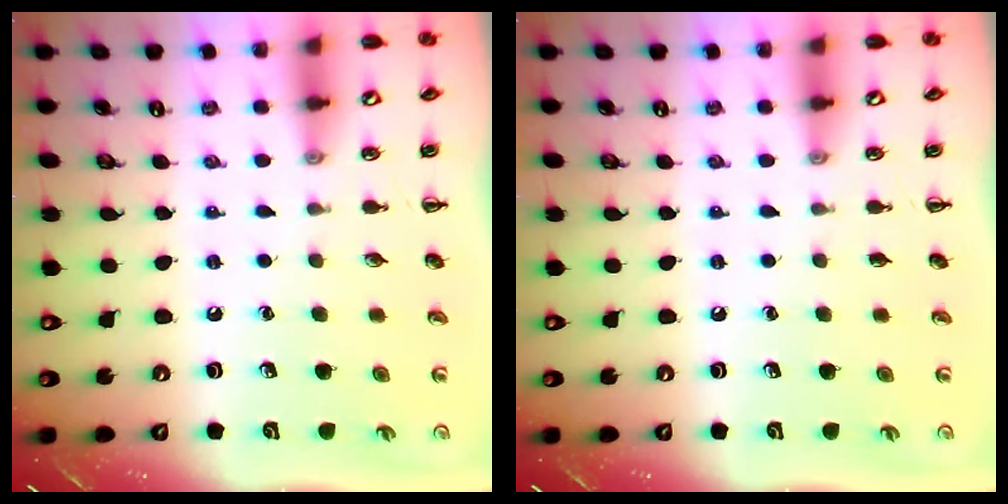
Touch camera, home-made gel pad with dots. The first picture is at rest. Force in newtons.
{"total": 0.0}